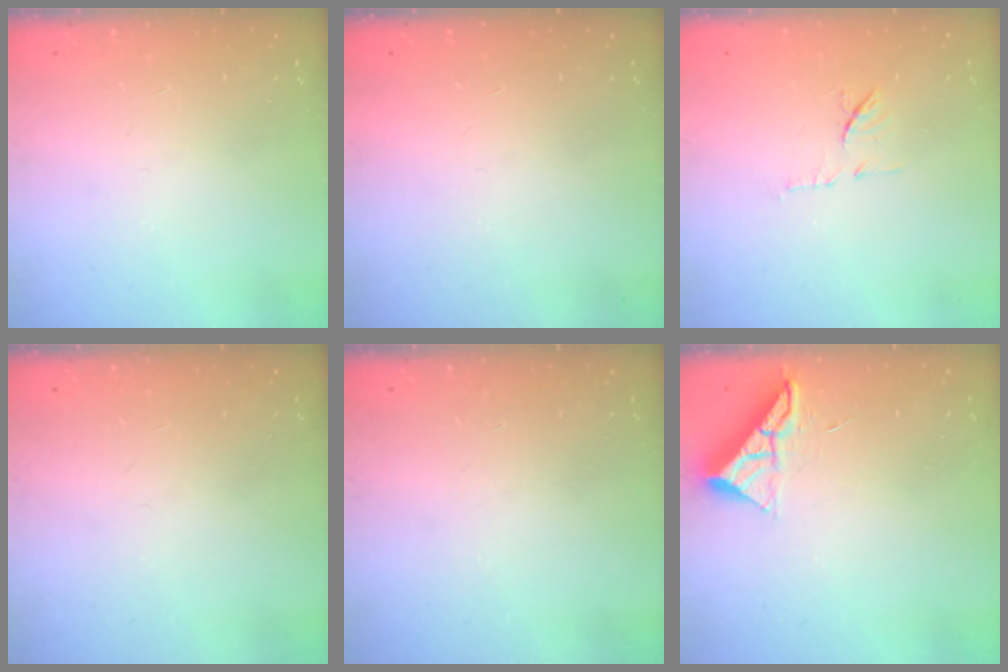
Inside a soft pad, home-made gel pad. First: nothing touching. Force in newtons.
{"total": 1.5, "press": 1.5, "slide": 0.1}
{"total": 7.1, "press": 7.1, "slide": 1.0}
{"total": 0.0}
{"total": 0.0}
{"total": 7.1, "press": 7.1, "slide": 0.4}